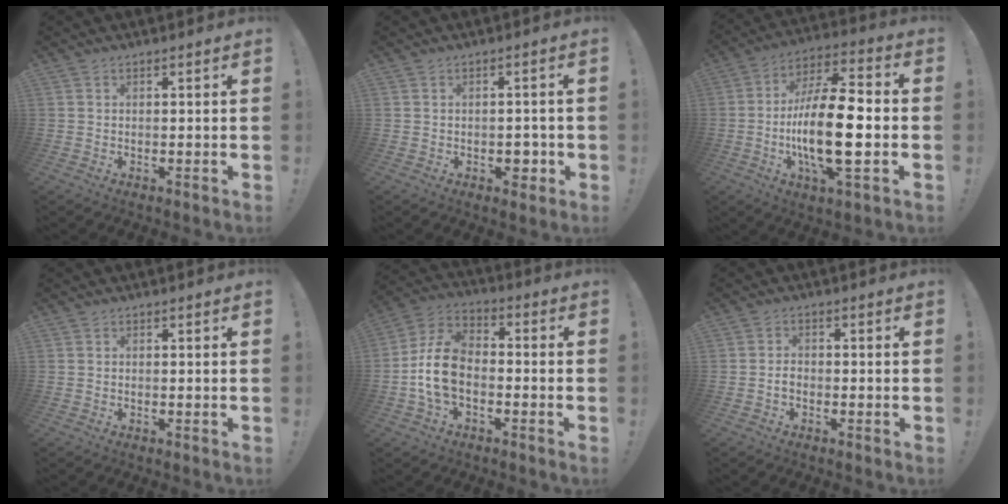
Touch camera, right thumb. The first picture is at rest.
{"total": 3.5, "force": [-1.0, 2.7, 2.0], "torque": [-0.016, 0.003, -0.018]}
{"total": 20.6, "force": [-3.4, 6.8, 19.2], "torque": [-0.357, 0.005, -0.058]}
{"total": 0.0}
{"total": 12.6, "force": [-3.2, 8.4, 8.8], "torque": [-0.183, 0.029, -0.055]}
{"total": 1.9, "force": [-1.0, 1.2, 1.2], "torque": [-0.026, 0.011, -0.016]}